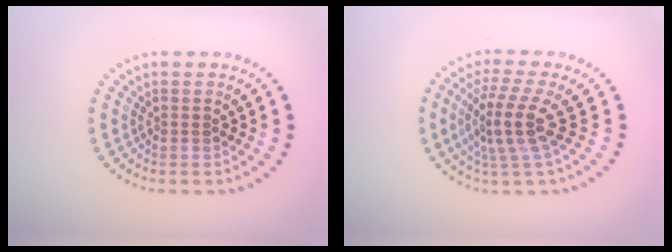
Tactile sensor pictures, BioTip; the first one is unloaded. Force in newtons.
{"total": 4.2, "press": 3.2, "slide": 2.8}